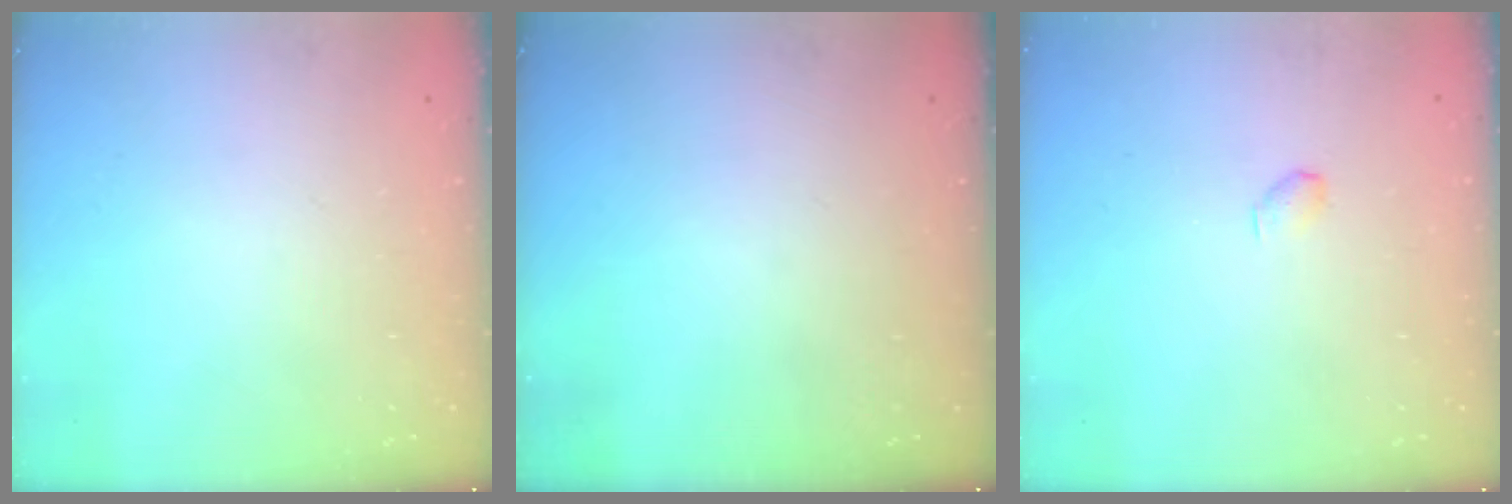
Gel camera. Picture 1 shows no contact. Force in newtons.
{"total": 0.0}
{"total": 3.1, "press": 3.0, "slide": 0.6}